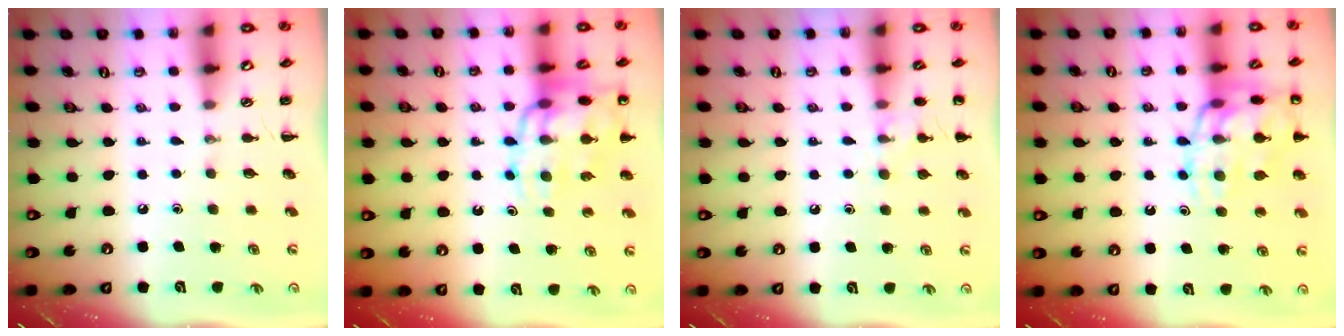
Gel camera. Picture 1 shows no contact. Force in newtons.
{"total": 17.1, "press": 16.8, "slide": 3.3}
{"total": 9.0, "press": 8.7, "slide": 2.4}
{"total": 17.7, "press": 17.6, "slide": 1.9}